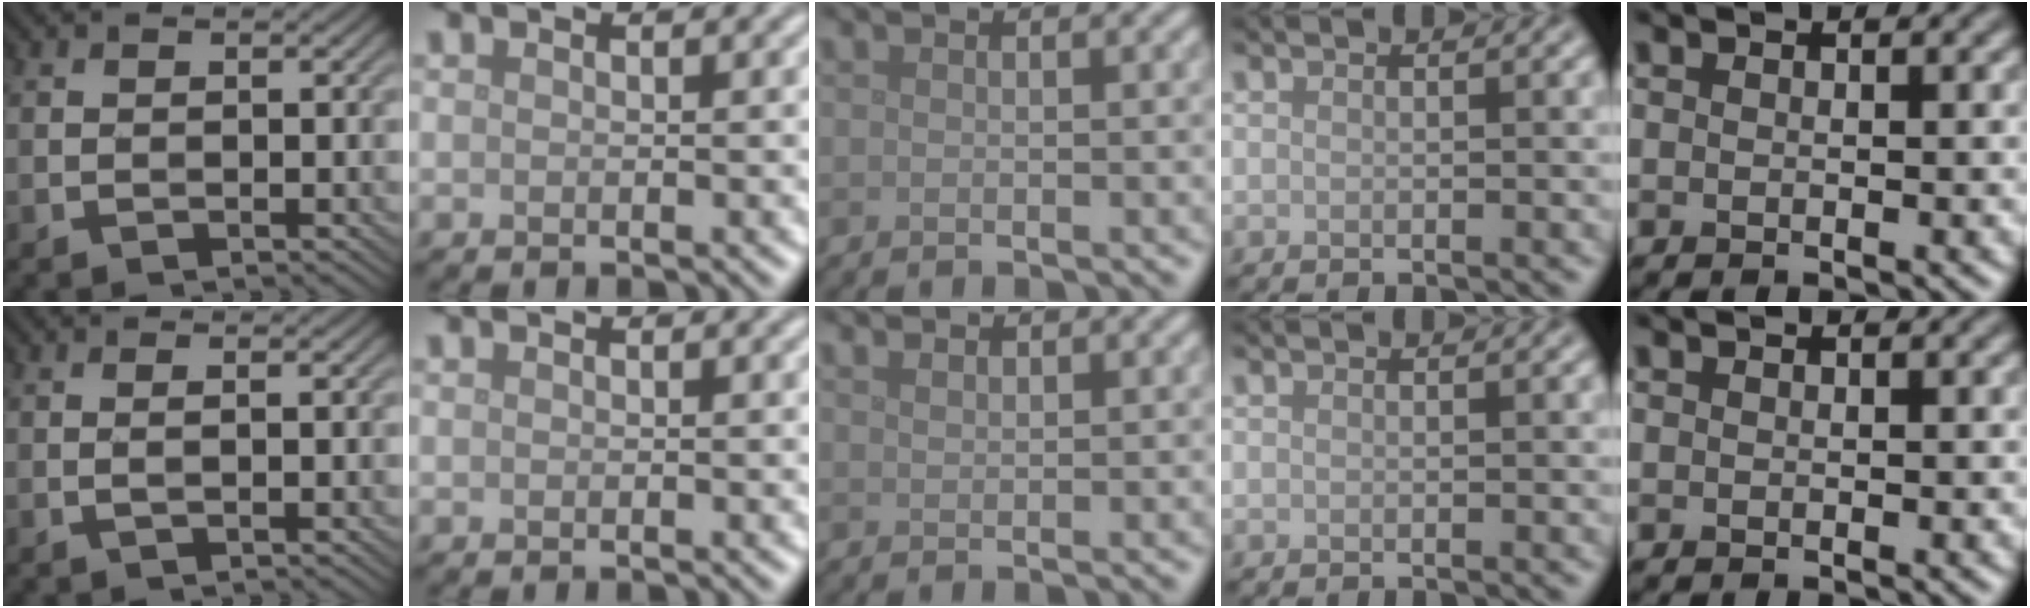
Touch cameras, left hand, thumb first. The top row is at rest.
{"thumb": {"total": 0.9, "force": [0.0, -0.2, 0.9], "torque": [-0.018, 0.001, -0.001]}, "middle": {"total": 0.8, "force": [0.7, 0.2, 0.3], "torque": [-0.007, 0.001, 0.016]}}